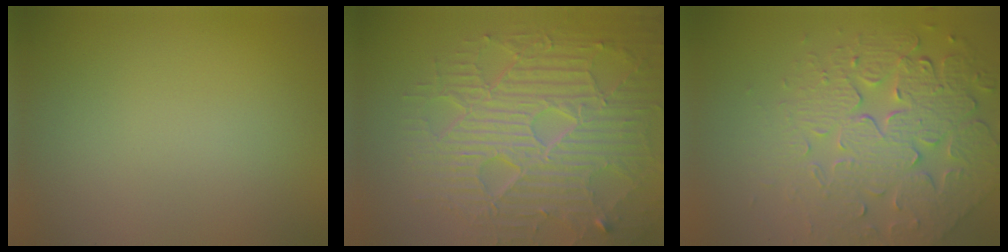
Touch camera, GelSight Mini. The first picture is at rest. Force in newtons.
{"total": 9.6, "press": 6.4, "slide": 7.1}
{"total": 7.9, "press": 5.7, "slide": 5.4}